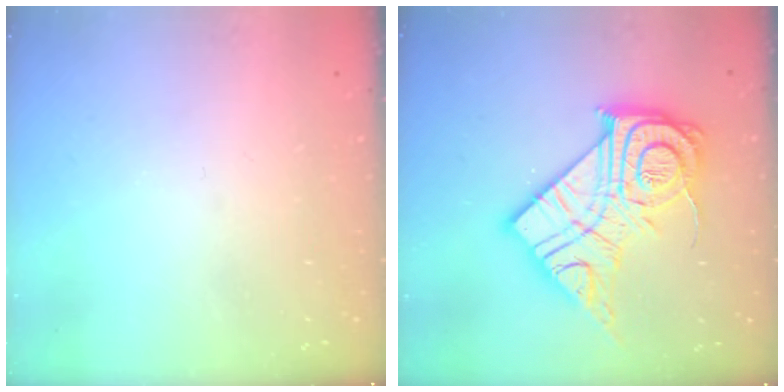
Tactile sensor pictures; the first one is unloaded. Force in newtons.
{"total": 23.3, "press": 23.3, "slide": 1.7}